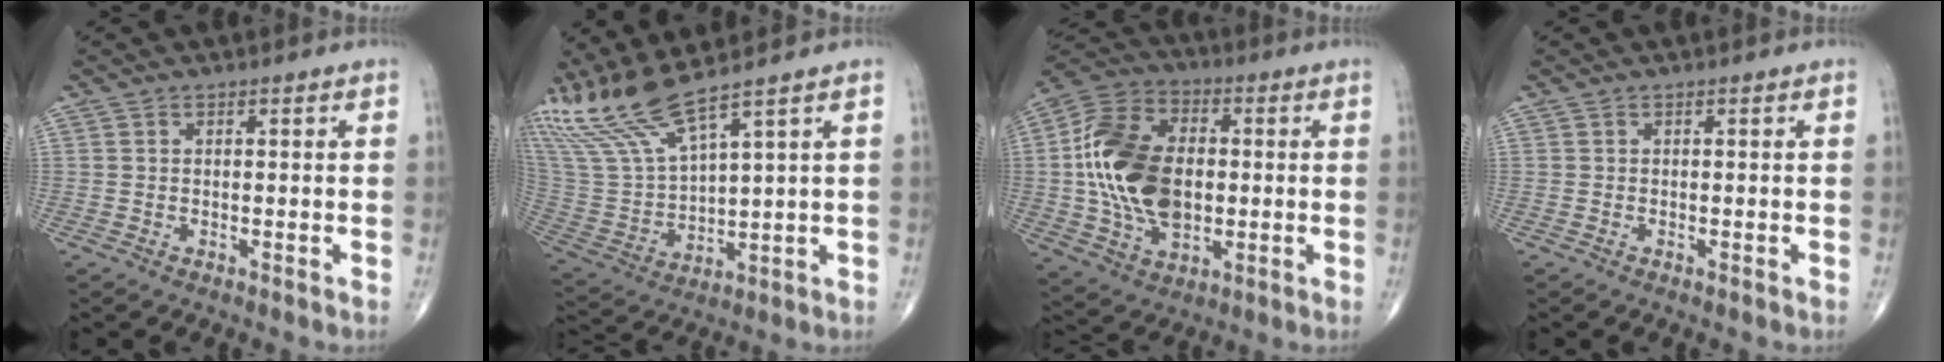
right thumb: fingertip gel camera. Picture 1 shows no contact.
{"total": 12.3, "force": [10.1, 1.0, 7.0], "torque": [-0.162, -0.049, 0.228]}
{"total": 19.9, "force": [0.2, 12.8, 15.3], "torque": [-0.283, 0.011, 0.005]}
{"total": 0.0}